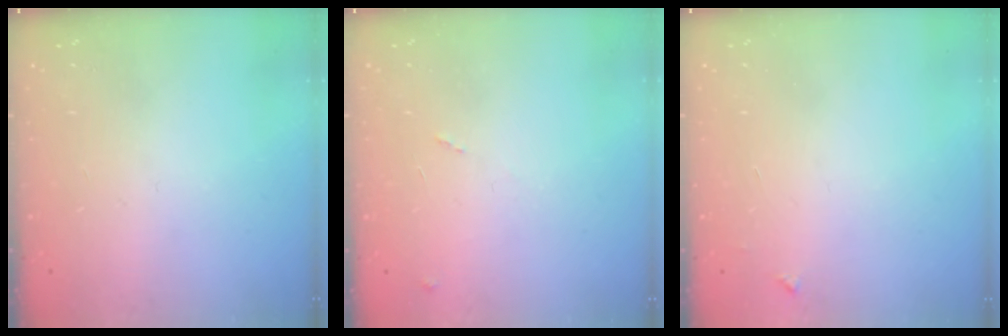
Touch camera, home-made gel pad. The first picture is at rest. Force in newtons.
{"total": 6.8, "press": 6.8, "slide": 0.6}
{"total": 3.3, "press": 3.3, "slide": 0.4}